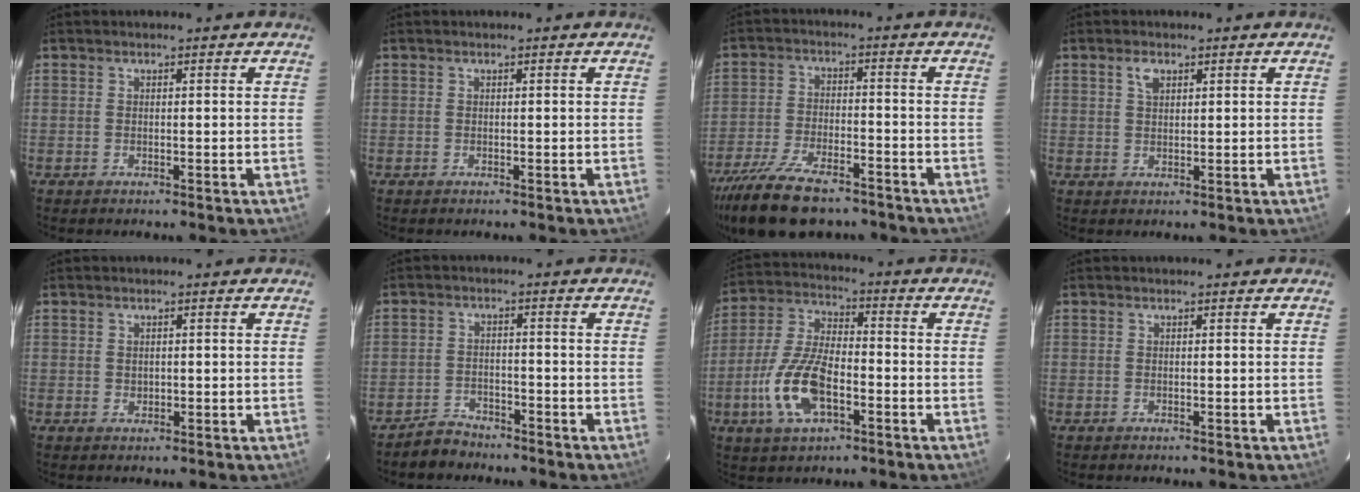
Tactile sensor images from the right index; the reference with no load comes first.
{"total": 0.0}
{"total": 15.9, "force": [-12.3, 5.9, 8.2], "torque": [-0.182, -0.028, -0.213]}
{"total": 2.3, "force": [1.3, 1.3, 1.5], "torque": [-0.025, 0.006, 0.024]}
{"total": 1.0, "force": [0.1, 0.9, 0.3], "torque": [-0.003, 0.001, 0.004]}
{"total": 4.0, "force": [-3.5, 2.0, 0.0], "torque": [-0.014, 0.010, -0.061]}
{"total": 13.3, "force": [-4.9, 6.1, 10.8], "torque": [-0.236, -0.002, -0.089]}
{"total": 0.0}